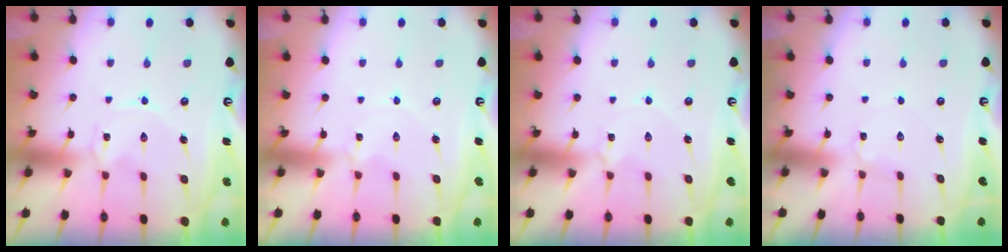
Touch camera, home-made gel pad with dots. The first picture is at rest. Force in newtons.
{"total": 1.8, "press": 1.7, "slide": 0.3}
{"total": 1.4, "press": 1.3, "slide": 0.3}
{"total": 3.1, "press": 3.1, "slide": 0.4}